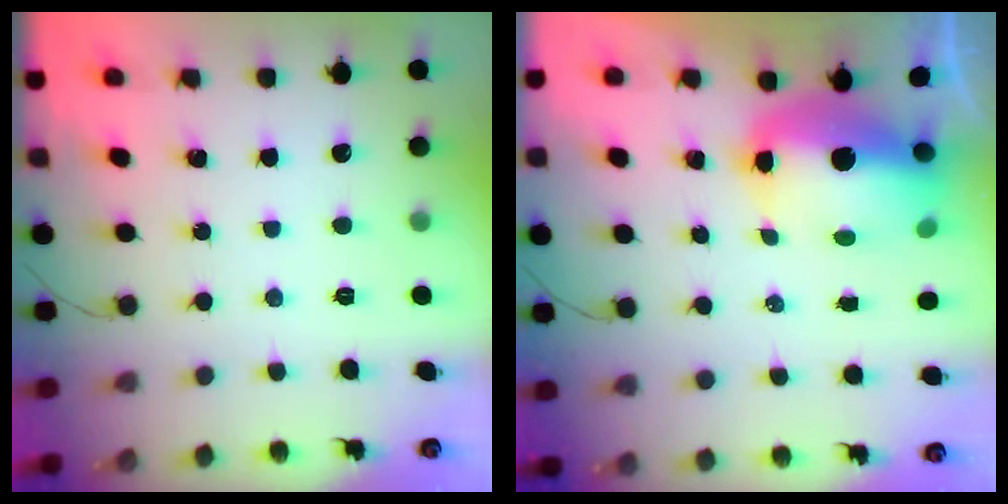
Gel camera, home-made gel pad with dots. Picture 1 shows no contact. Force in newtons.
{"total": 12.0, "press": 11.7, "slide": 2.7}